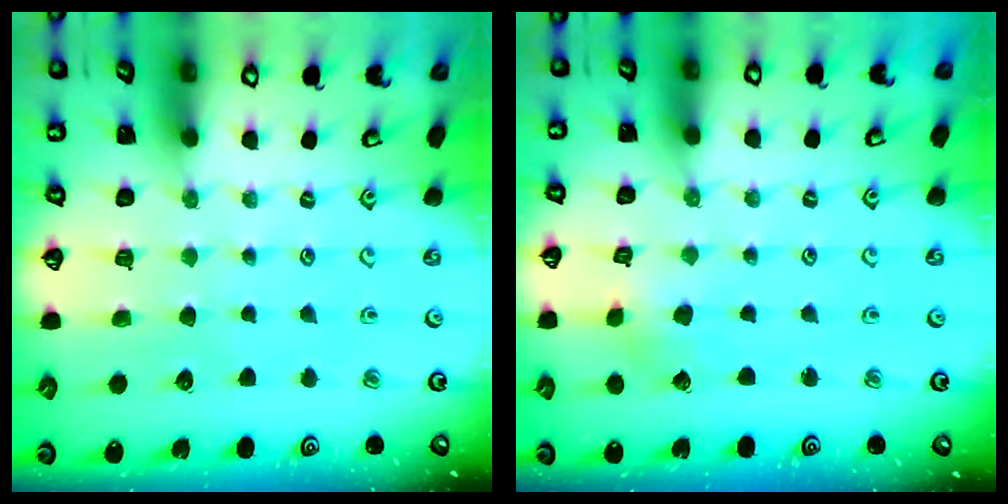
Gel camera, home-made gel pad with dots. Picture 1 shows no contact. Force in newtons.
{"total": 2.2, "press": 2.2, "slide": 0.2}